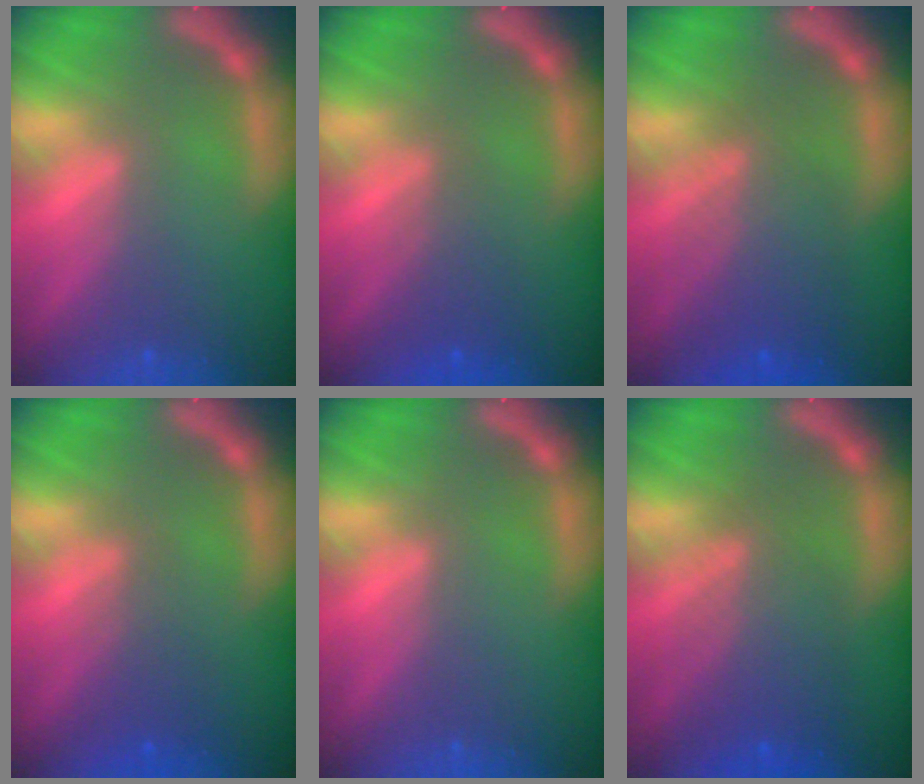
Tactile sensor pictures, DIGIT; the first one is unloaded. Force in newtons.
{"total": 2.5}
{"total": 6.1}
{"total": 2.5}
{"total": 0.0}
{"total": 6.1}